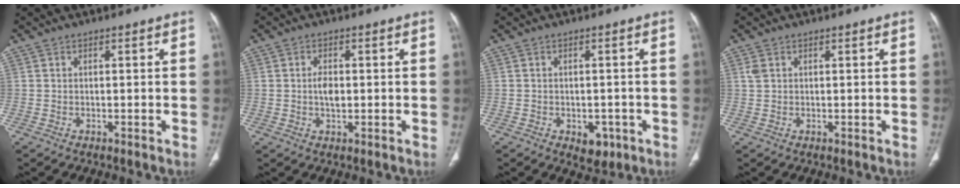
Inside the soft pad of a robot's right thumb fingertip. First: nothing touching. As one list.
[{"total": 3.2, "force": [0.0, 1.8, 2.6], "torque": [-0.044, 0.000, -0.001]}, {"total": 4.3, "force": [-1.8, 2.9, 2.6], "torque": [-0.017, 0.003, -0.014]}, {"total": 1.4, "force": [0.6, 0.9, 0.8], "torque": [-0.019, 0.006, 0.017]}]